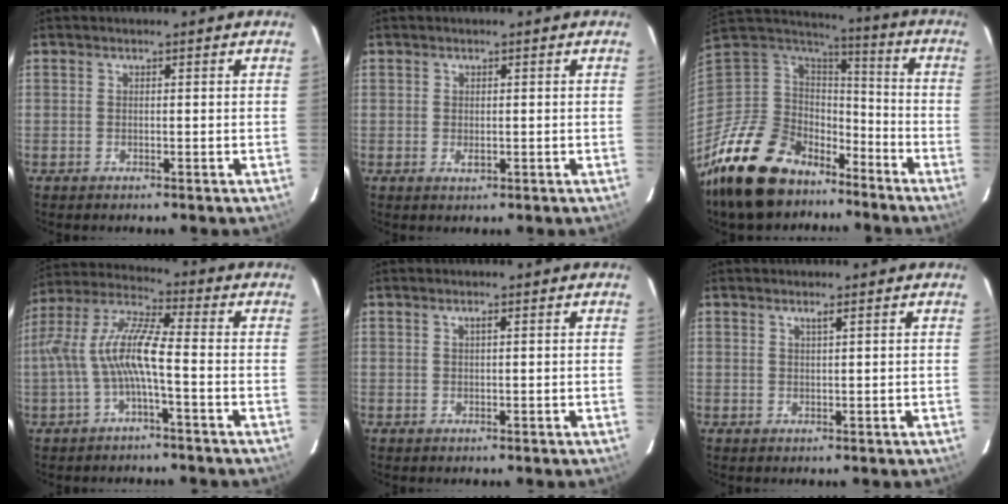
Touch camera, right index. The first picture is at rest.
{"total": 1.4, "force": [-0.2, 1.0, 1.0], "torque": [-0.016, -0.001, -0.002]}
{"total": 21.2, "force": [-15.4, 12.0, 8.3], "torque": [-0.193, 0.014, -0.252]}
{"total": 10.2, "force": [-2.4, 1.7, 9.8], "torque": [-0.208, 0.011, -0.043]}
{"total": 0.6, "force": [0.3, -0.1, 0.5], "torque": [-0.008, 0.003, 0.004]}
{"total": 1.0, "force": [0.6, -0.3, 0.8], "torque": [-0.013, -0.002, 0.009]}